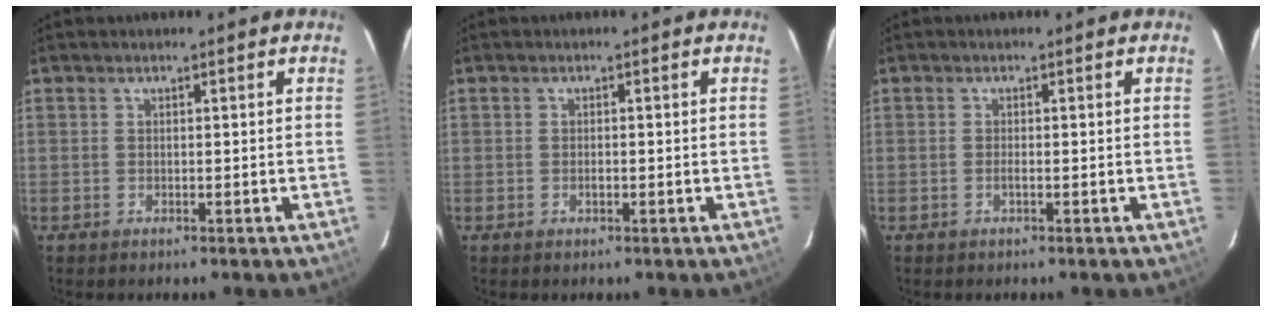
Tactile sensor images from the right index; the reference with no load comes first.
{"total": 0.9, "force": [-0.3, 0.6, 0.7], "torque": [-0.012, 0.002, -0.006]}
{"total": 0.9, "force": [-0.4, 0.0, 0.8], "torque": [-0.015, 0.001, -0.008]}